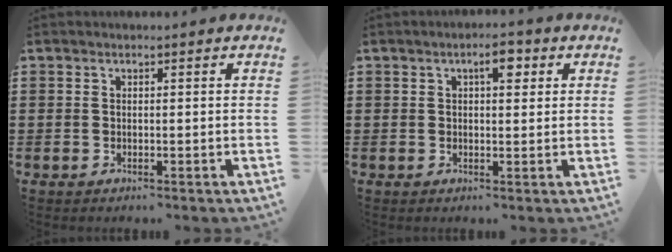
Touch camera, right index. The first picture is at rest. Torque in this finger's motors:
{"motor_torque": [0.66, 0.09, 0.14, 0.08]}